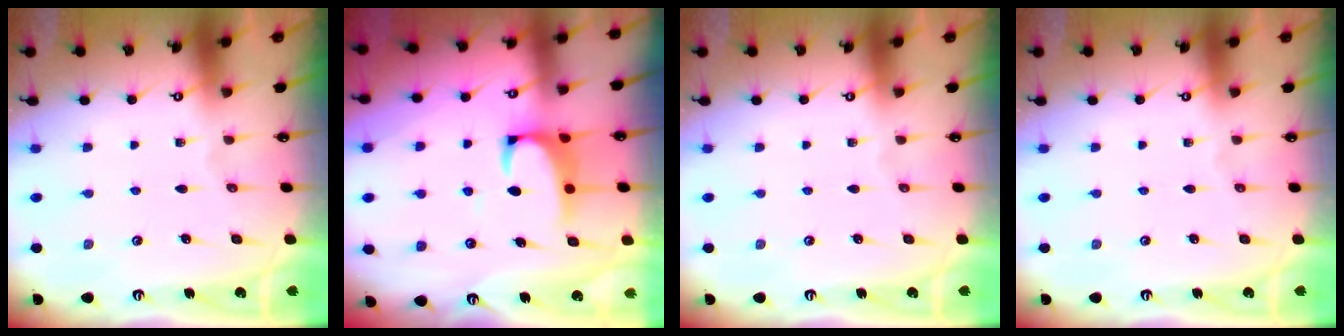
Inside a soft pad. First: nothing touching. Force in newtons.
{"total": 2.1, "press": 1.8, "slide": 0.9}
{"total": 0.0}
{"total": 0.0}